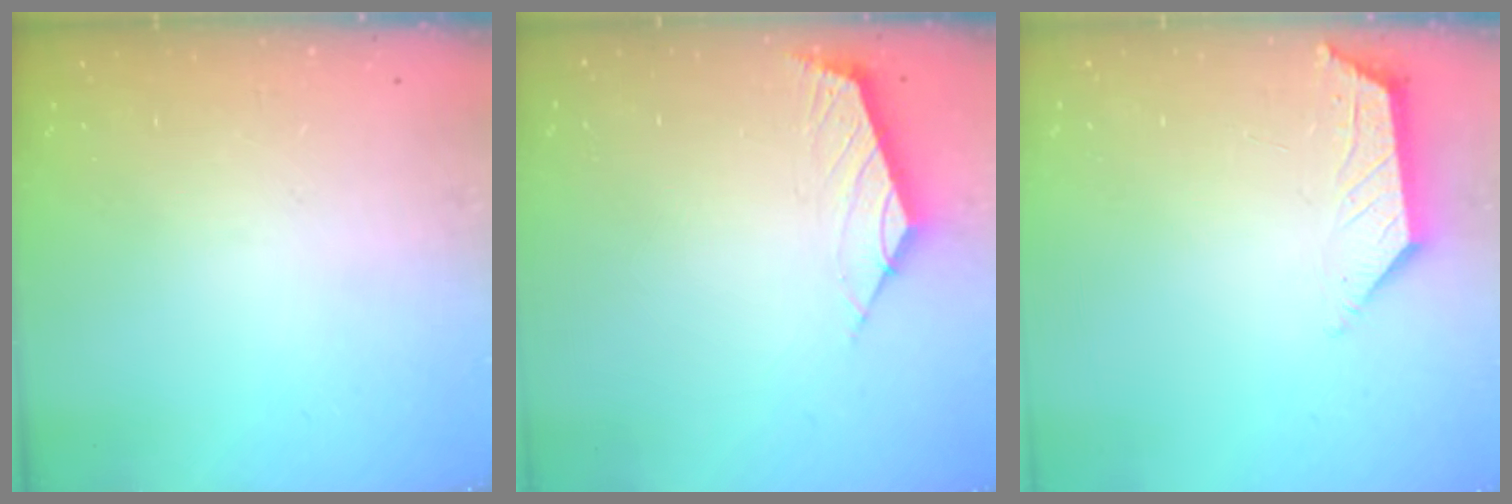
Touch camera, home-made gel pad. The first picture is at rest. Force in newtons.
{"total": 2.5, "press": 2.4, "slide": 0.6}
{"total": 2.5, "press": 2.4, "slide": 0.5}